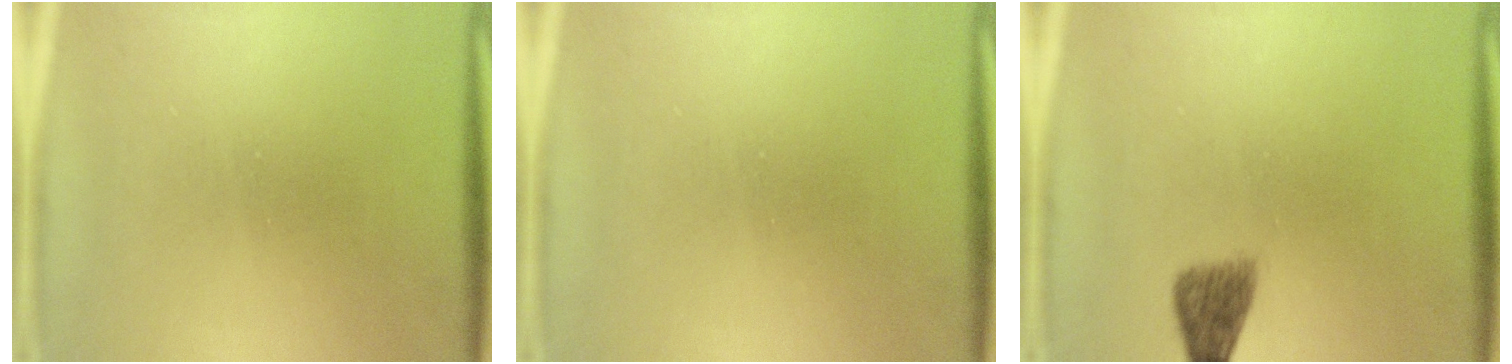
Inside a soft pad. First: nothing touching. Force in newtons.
{"total": 0.0}
{"total": 2.7}